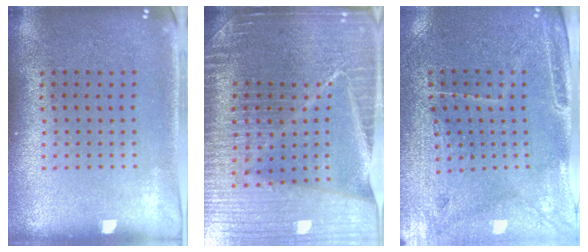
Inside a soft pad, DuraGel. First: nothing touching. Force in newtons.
{"total": 5.5, "press": 5.0, "slide": 2.3}
{"total": 3.2, "press": 2.9, "slide": 1.3}